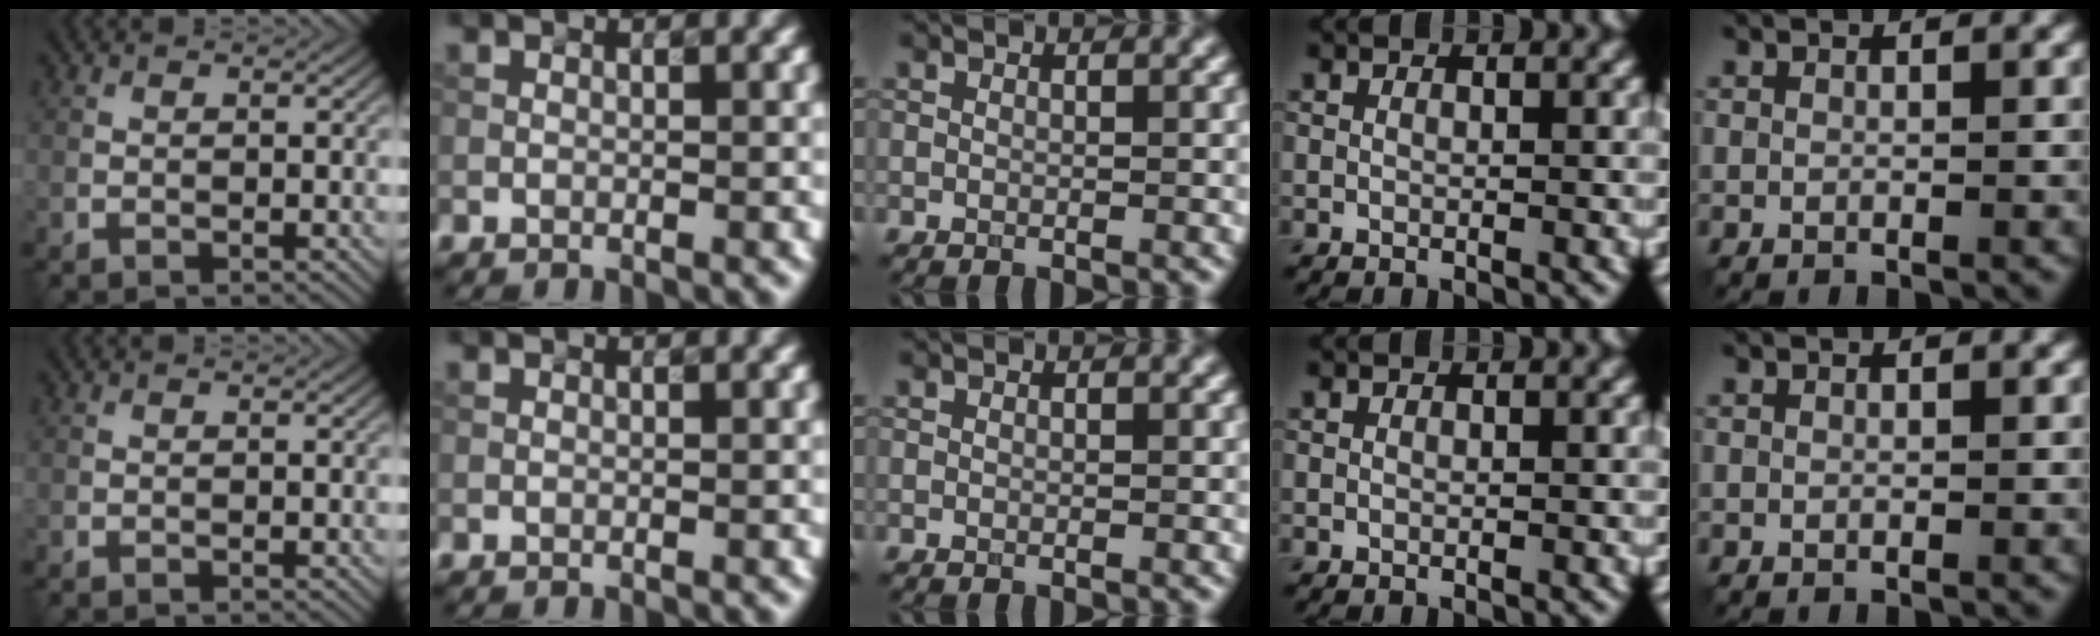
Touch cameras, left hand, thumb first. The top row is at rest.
{}